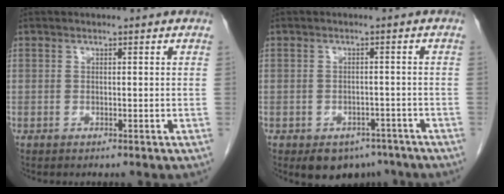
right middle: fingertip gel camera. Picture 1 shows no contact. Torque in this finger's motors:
{"motor_torque": [0.02, -0.01, 0.01, 0.01]}